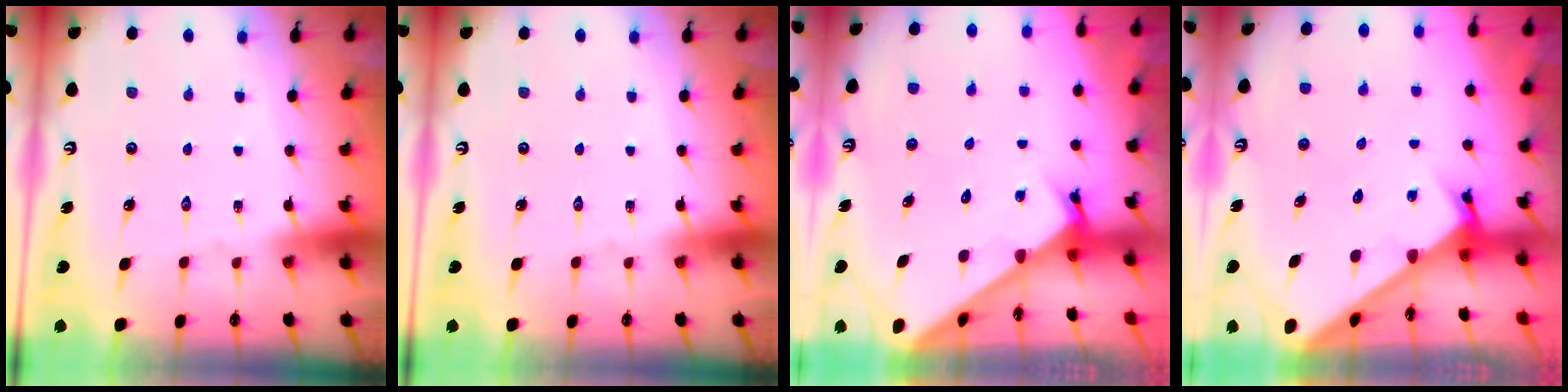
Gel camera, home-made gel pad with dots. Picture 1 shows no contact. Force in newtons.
{"total": 0.0}
{"total": 2.6, "press": 2.6, "slide": 0.3}
{"total": 2.6, "press": 2.6, "slide": 0.2}